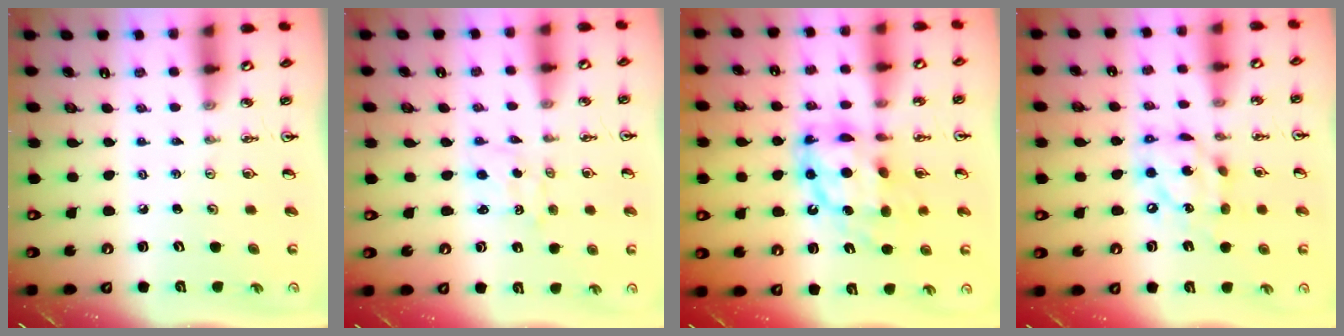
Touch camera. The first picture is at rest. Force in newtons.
{"total": 1.1, "press": 0.9, "slide": 0.6}
{"total": 13.8, "press": 13.7, "slide": 1.1}
{"total": 14.0, "press": 14.0, "slide": 0.9}